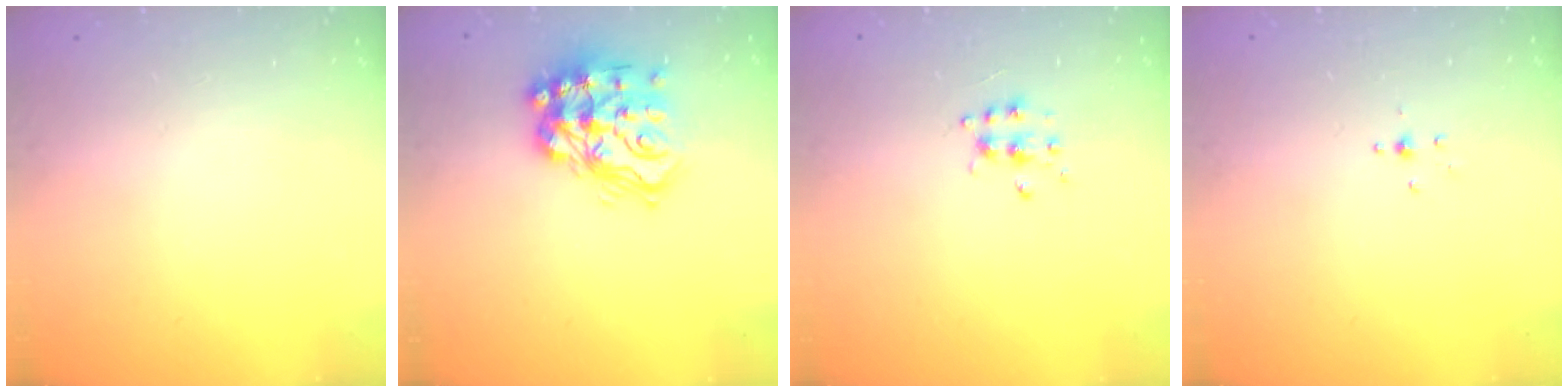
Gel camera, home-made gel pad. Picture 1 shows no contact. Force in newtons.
{"total": 16.9, "press": 16.8, "slide": 1.5}
{"total": 5.7, "press": 5.7, "slide": 0.5}
{"total": 2.1, "press": 1.9, "slide": 0.8}